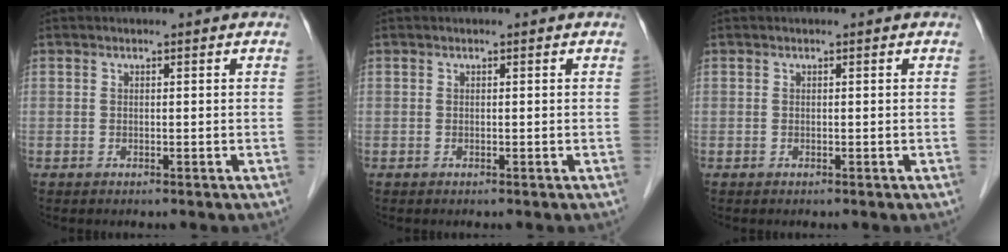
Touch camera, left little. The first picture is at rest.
{"total": 0.0}
{"total": 0.0}